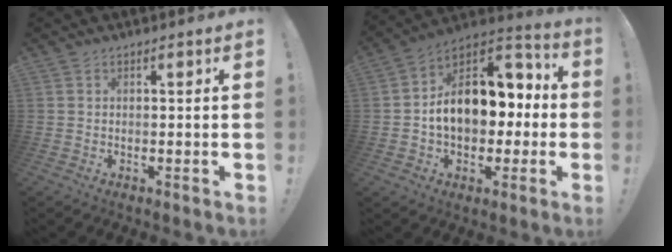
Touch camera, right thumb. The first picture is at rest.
{"total": 16.0, "force": [0.1, 11.8, 10.9], "torque": [-0.147, 0.007, 0.014]}